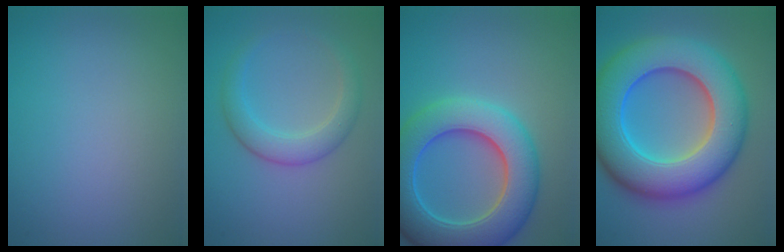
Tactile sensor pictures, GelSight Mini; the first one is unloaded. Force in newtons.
{"total": 3.3, "press": 3.3, "slide": 0.1}
{"total": 9.5, "press": 9.5, "slide": 0.3}
{"total": 13.3, "press": 13.3, "slide": 0.2}